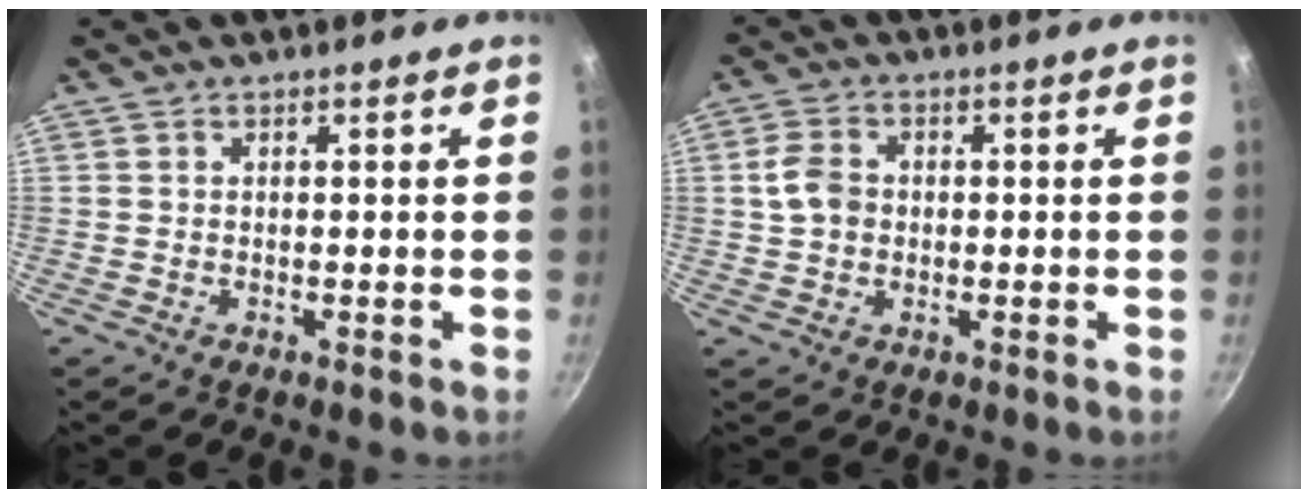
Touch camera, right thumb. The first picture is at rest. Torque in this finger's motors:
{"motor_torque": [-0.18, 0.26, 0.39, 0.41, 0.07]}